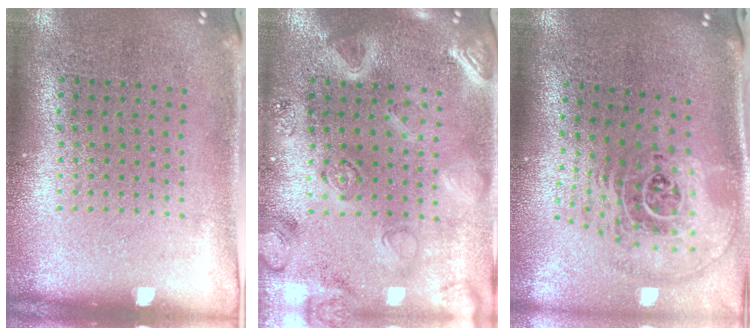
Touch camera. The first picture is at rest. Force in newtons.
{"total": 3.1, "press": 3.0, "slide": 0.8}
{"total": 2.7, "press": 1.8, "slide": 2.0}